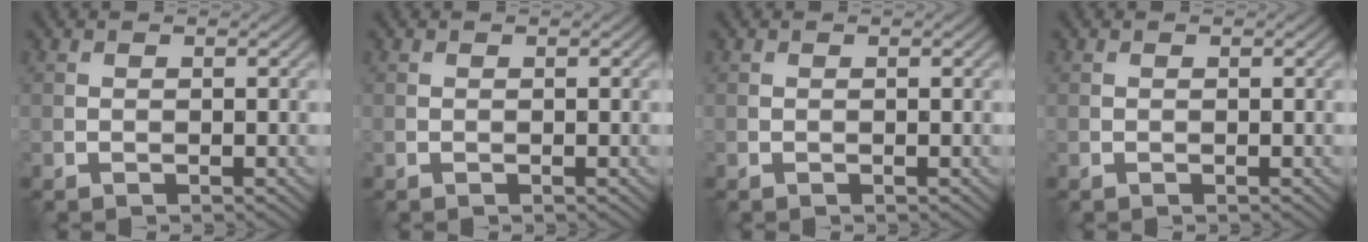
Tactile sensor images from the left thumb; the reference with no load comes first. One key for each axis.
{"total": 0.0}
{"total": 0.0}
{"total": 0.0}